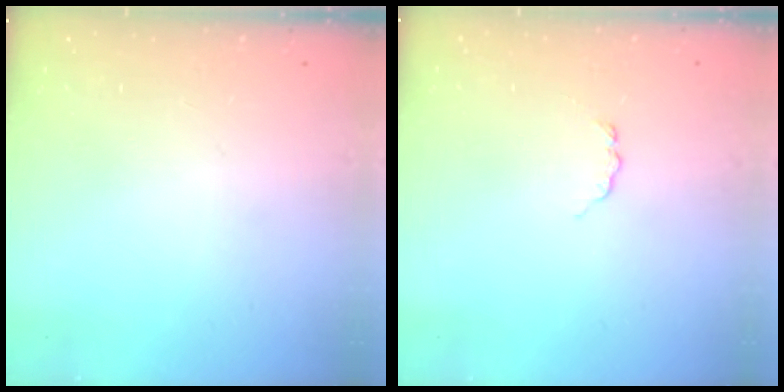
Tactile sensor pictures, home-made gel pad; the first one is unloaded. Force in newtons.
{"total": 2.9, "press": 2.9, "slide": 0.4}